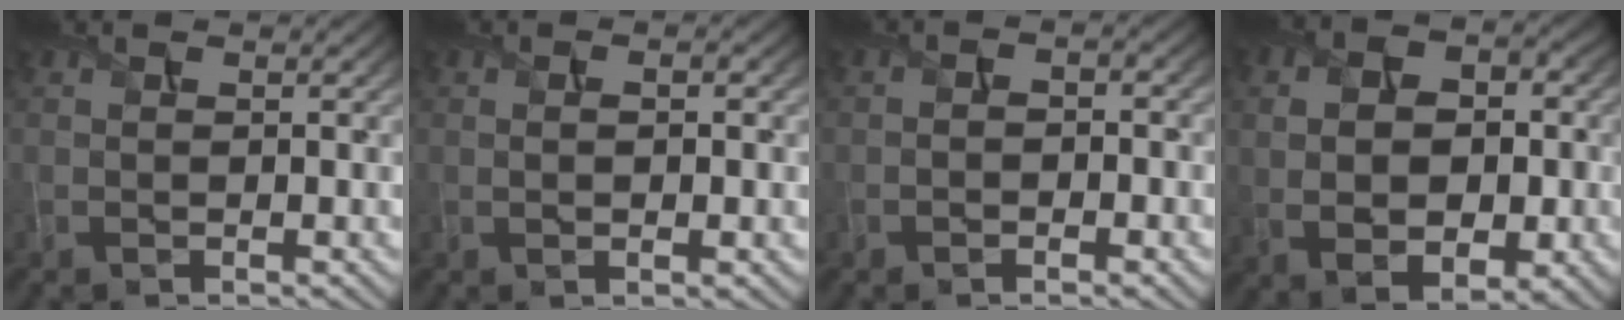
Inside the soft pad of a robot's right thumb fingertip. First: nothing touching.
{"total": 2.4, "force": [0.1, 0.9, 2.3], "torque": [-0.025, -0.016, 0.005]}
{"total": 2.0, "force": [-1.0, 1.0, 1.4], "torque": [-0.011, 0.004, -0.023]}
{"total": 9.8, "force": [-0.2, 7.2, 6.6], "torque": [-0.122, -0.005, -0.006]}